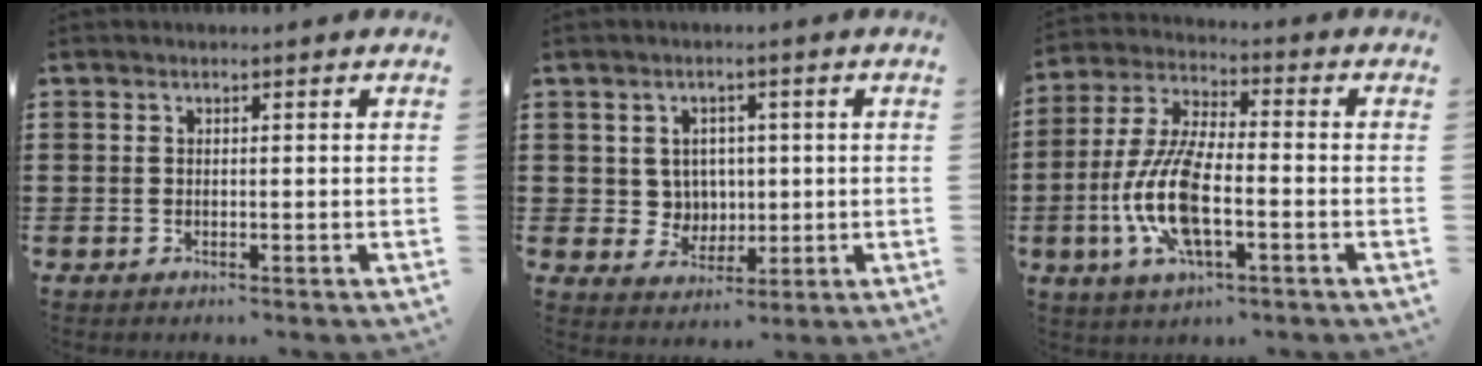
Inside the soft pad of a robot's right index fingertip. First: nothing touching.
{"total": 4.1, "force": [1.0, 3.9, 1.0], "torque": [-0.038, 0.011, 0.017]}
{"total": 11.4, "force": [-3.2, 4.1, 10.2], "torque": [-0.236, -0.012, -0.065]}